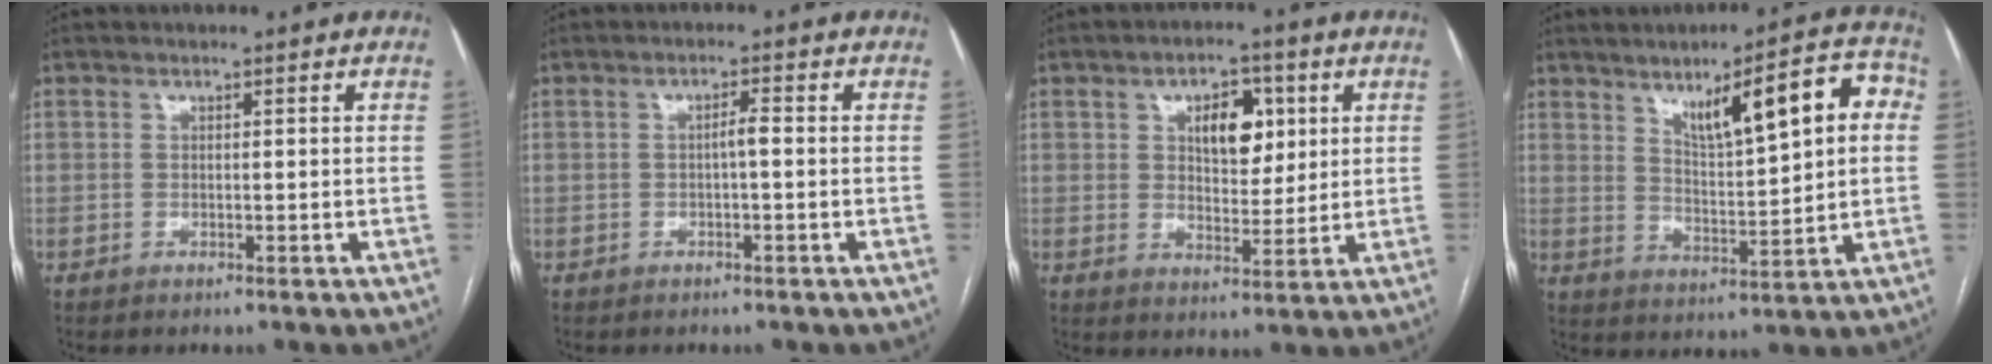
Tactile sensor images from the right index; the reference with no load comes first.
{"total": 1.7, "force": [-0.3, 0.2, 1.6], "torque": [-0.027, 0.004, -0.005]}
{"total": 7.5, "force": [2.6, 4.0, 5.8], "torque": [-0.087, 0.011, 0.046]}
{"total": 12.5, "force": [4.2, 2.5, 11.5], "torque": [-0.167, 0.021, 0.068]}